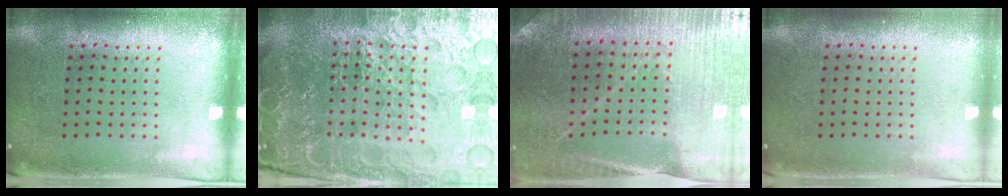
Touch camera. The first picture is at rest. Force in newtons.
{"total": 5.9, "press": 5.4, "slide": 2.4}
{"total": 1.7, "press": 1.7, "slide": 0.1}
{"total": 0.0}